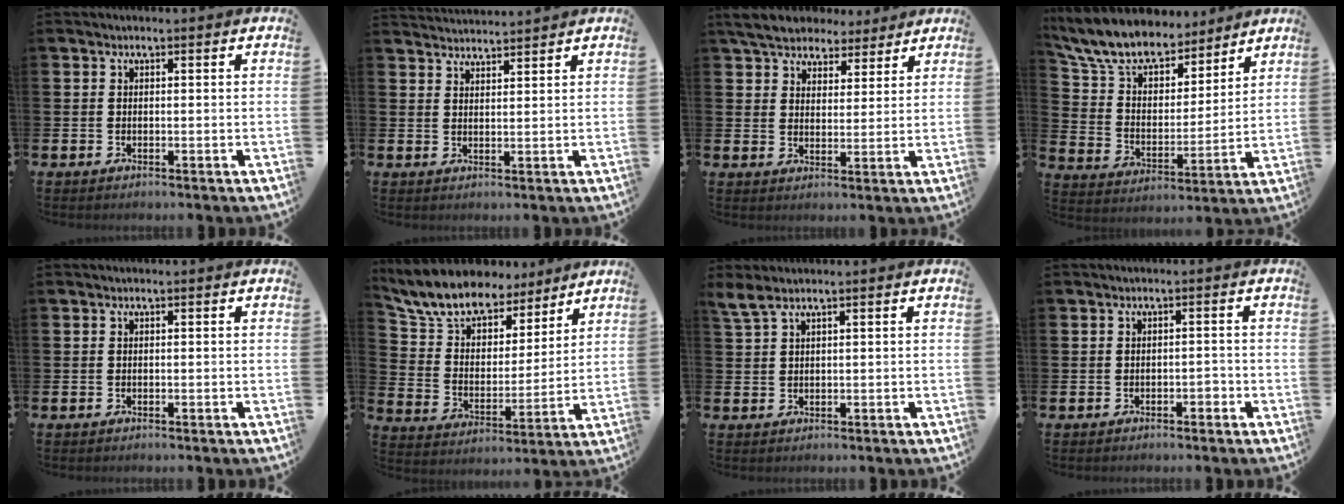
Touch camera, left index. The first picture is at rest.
{"total": 3.0, "force": [3.0, -0.1, -0.2], "torque": [0.002, -0.020, 0.053]}
{"total": 6.2, "force": [5.7, 2.2, 1.0], "torque": [-0.036, -0.022, 0.103]}
{"total": 10.5, "force": [9.5, 3.6, 2.8], "torque": [-0.106, -0.059, 0.172]}
{"total": 0.0}
{"total": 9.9, "force": [8.8, 4.0, 2.2], "torque": [-0.097, -0.053, 0.161]}
{"total": 2.5, "force": [1.8, 0.4, 1.6], "torque": [-0.035, 0.000, 0.034]}
{"total": 1.0, "force": [-0.8, 0.4, 0.5], "torque": [-0.011, -0.001, -0.017]}